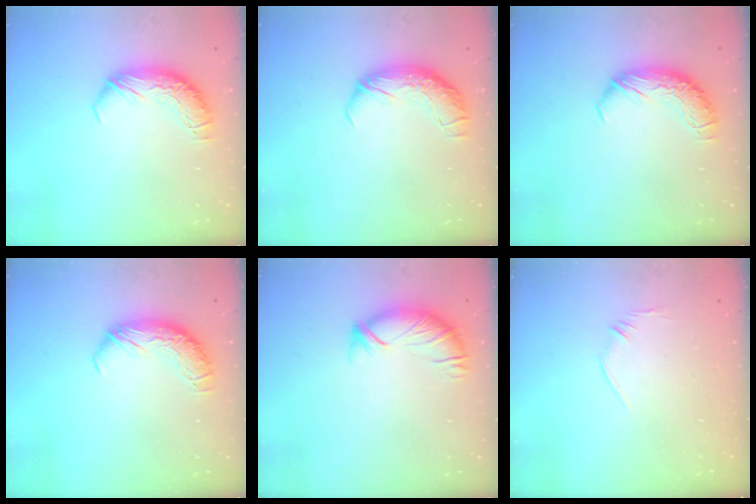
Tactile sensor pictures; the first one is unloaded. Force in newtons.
{"total": 2.3, "press": 1.0, "slide": 2.1}
{"total": 0.0}
{"total": 0.0}
{"total": 3.0, "press": 2.9, "slide": 0.8}
{"total": 7.2, "press": 7.2, "slide": 1.0}